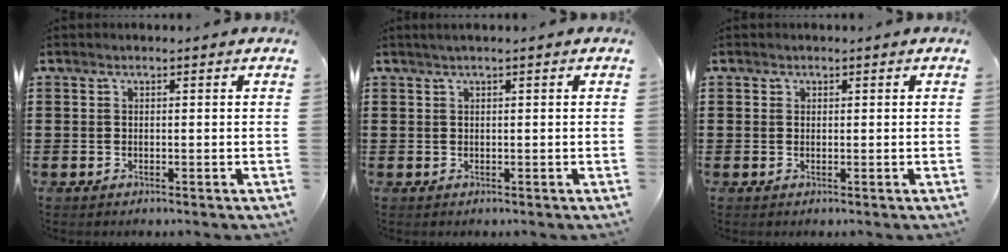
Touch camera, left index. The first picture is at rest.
{"total": 0.9, "force": [0.4, -0.1, 0.7], "torque": [-0.012, 0.000, 0.008]}
{"total": 0.6, "force": [0.4, 0.4, 0.1], "torque": [-0.003, 0.002, 0.009]}